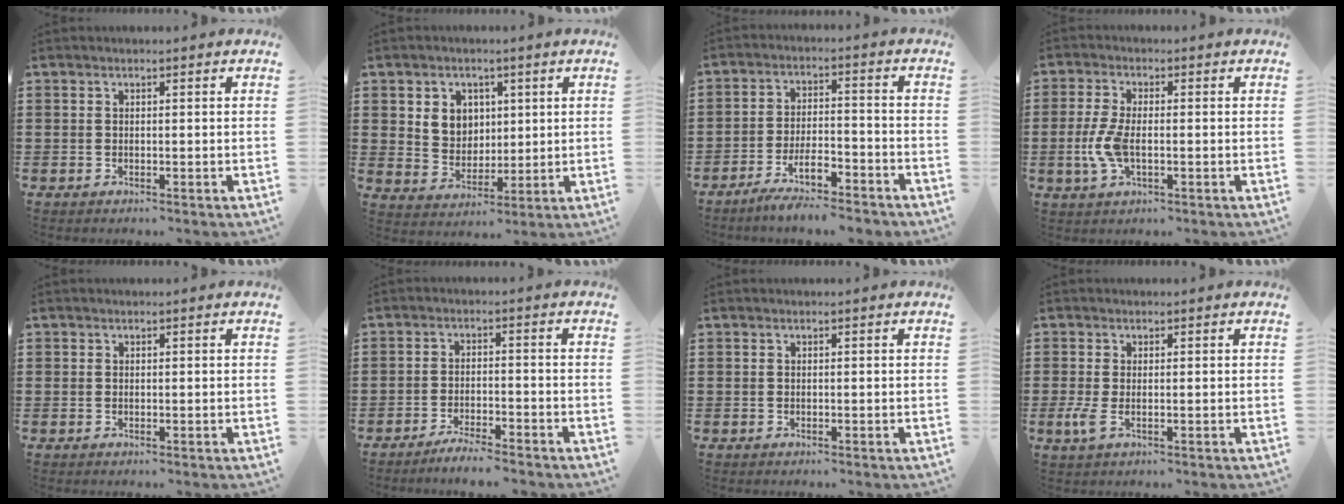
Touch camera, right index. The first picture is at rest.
{"total": 5.3, "force": [1.9, 4.8, 1.2], "torque": [-0.040, 0.015, 0.032]}
{"total": 5.7, "force": [-4.9, 0.9, 2.8], "torque": [-0.061, -0.001, -0.096]}
{"total": 5.8, "force": [-1.0, 2.6, 5.1], "torque": [-0.124, -0.008, -0.025]}
{"total": 0.0}
{"total": 3.3, "force": [-3.2, 0.1, 0.7], "torque": [-0.014, 0.007, -0.065]}
{"total": 0.0}
{"total": 2.3, "force": [-0.6, 0.8, 2.1], "torque": [-0.060, -0.010, -0.016]}